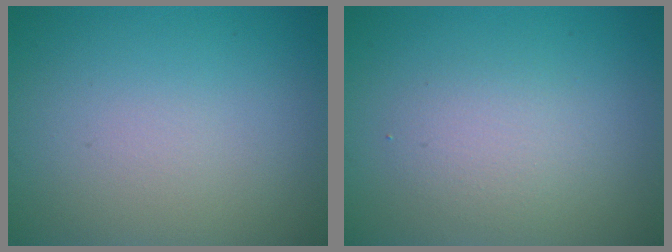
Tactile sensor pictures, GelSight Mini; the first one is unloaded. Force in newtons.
{"total": 2.1, "press": 2.1, "slide": 0.0}